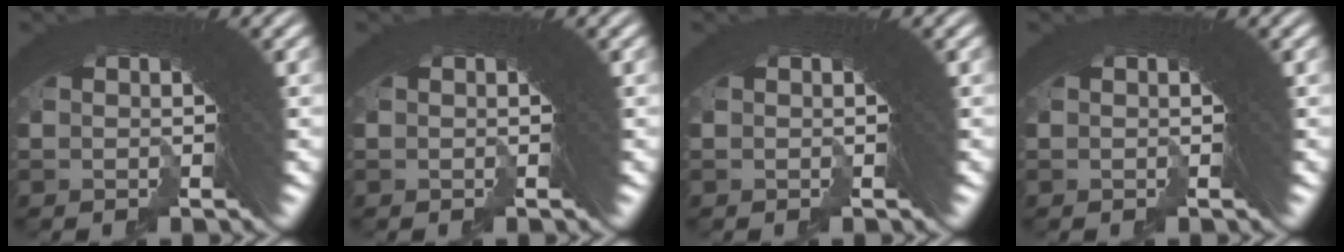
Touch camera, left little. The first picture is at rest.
{"total": 0.0}
{"total": 0.0}
{"total": 0.0}